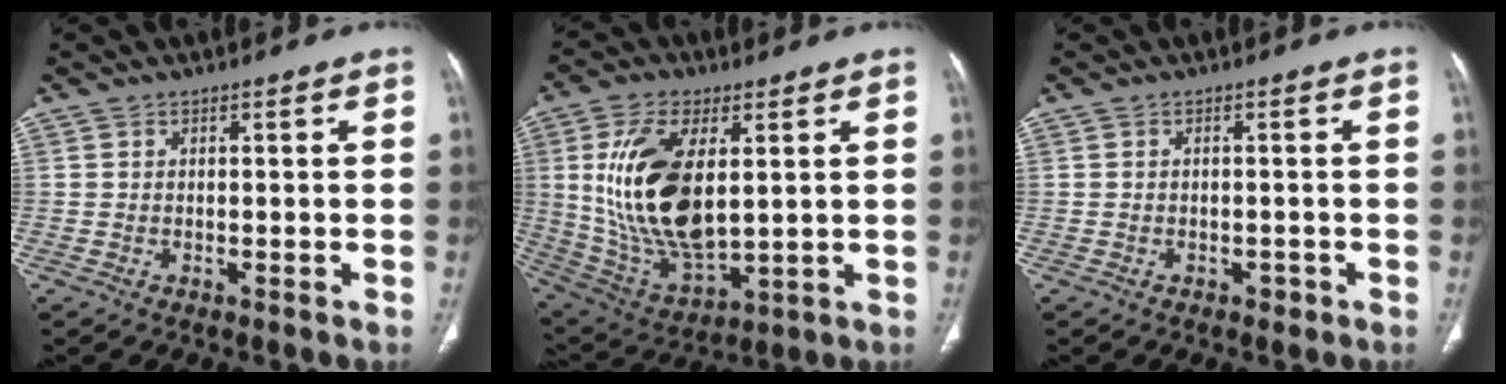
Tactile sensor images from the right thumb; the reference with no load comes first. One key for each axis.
{"total": 19.5, "fx": 3.5, "fy": 9.7, "fz": 16.6, "tx": -0.320, "ty": -0.021, "tz": 0.080}
{"total": 1.2, "fx": -0.7, "fy": 0.8, "fz": 0.6, "tx": -0.007, "ty": 0.004, "tz": -0.009}